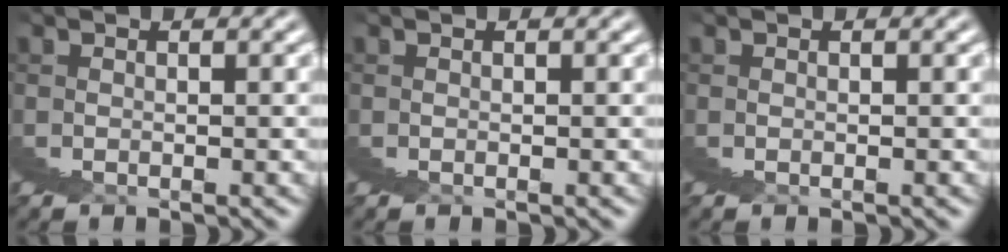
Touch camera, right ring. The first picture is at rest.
{"total": 0.0}
{"total": 0.0}